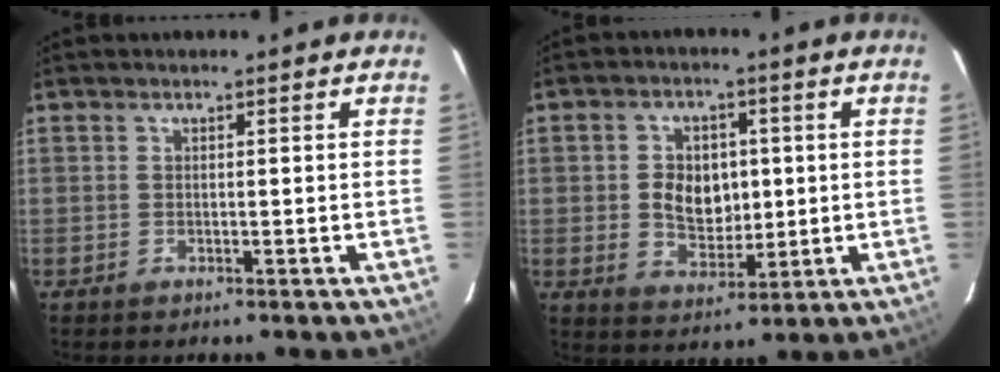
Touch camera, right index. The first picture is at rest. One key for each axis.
{"total": 8.3, "fx": 0.2, "fy": 6.2, "fz": 5.4, "tx": -0.101, "ty": 0.005, "tz": 0.015}